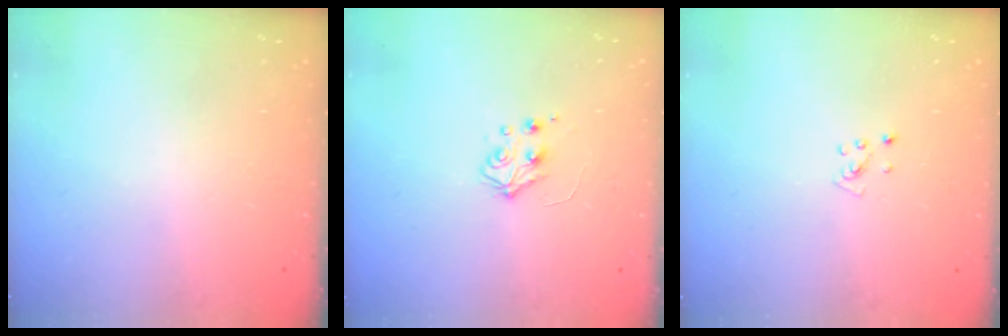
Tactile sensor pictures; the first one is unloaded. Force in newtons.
{"total": 5.5, "press": 5.5, "slide": 0.6}
{"total": 3.7, "press": 3.7, "slide": 0.4}